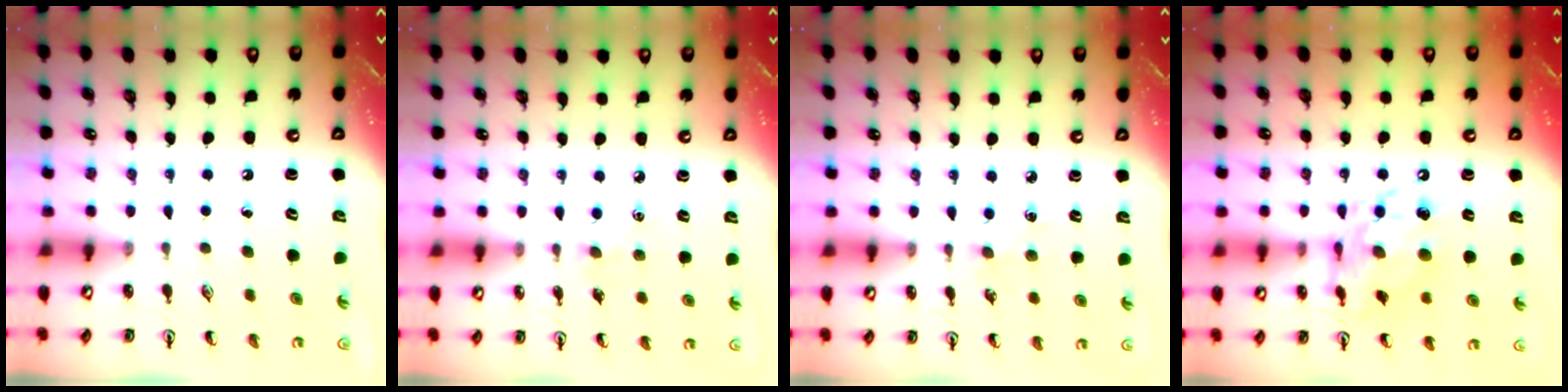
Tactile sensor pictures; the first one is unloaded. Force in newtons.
{"total": 2.2, "press": 2.2, "slide": 0.4}
{"total": 2.8, "press": 2.8, "slide": 0.4}
{"total": 10.9, "press": 10.9, "slide": 1.1}